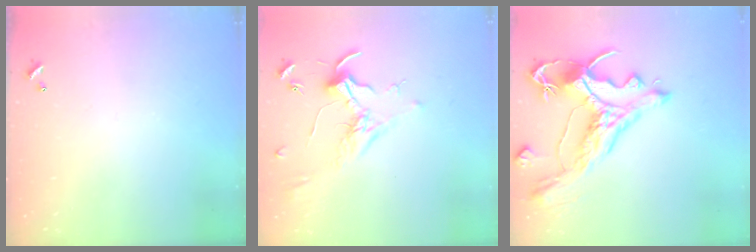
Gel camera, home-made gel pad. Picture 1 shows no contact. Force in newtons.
{"total": 1.7, "press": 1.6, "slide": 0.7}
{"total": 5.1, "press": 4.8, "slide": 1.7}